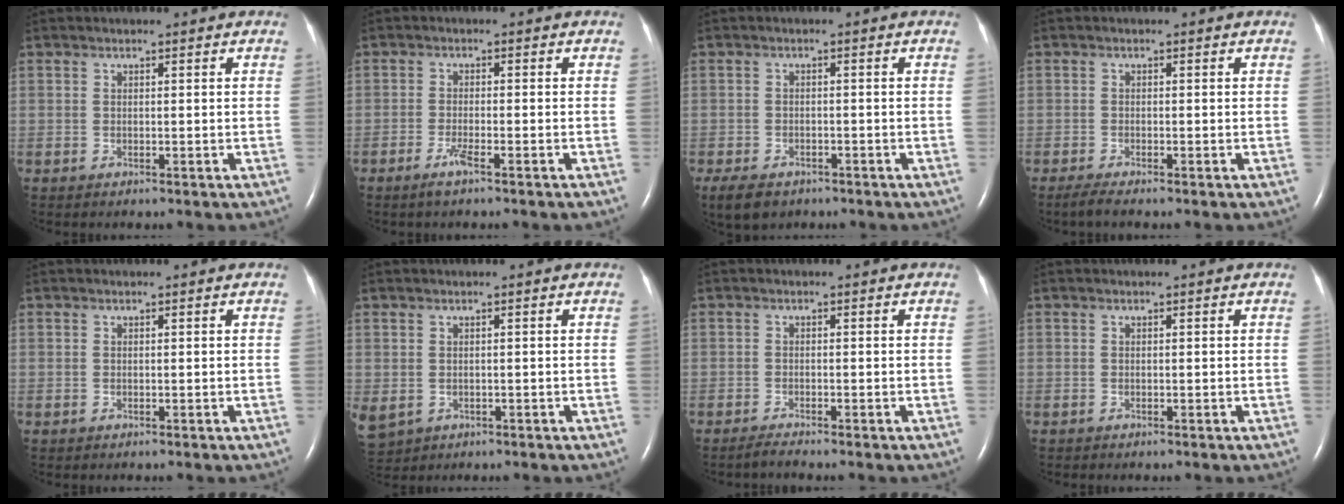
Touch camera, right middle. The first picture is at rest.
{"total": 2.5, "force": [-1.7, -0.1, 1.8], "torque": [-0.044, -0.004, -0.034]}
{"total": 7.5, "force": [-5.1, 4.3, 3.4], "torque": [-0.070, -0.008, -0.074]}
{"total": 1.8, "force": [-1.4, -0.1, 1.1], "torque": [-0.035, -0.009, -0.030]}
{"total": 0.0}
{"total": 7.1, "force": [-2.1, 5.6, 3.7], "torque": [-0.110, -0.006, -0.018]}
{"total": 1.3, "force": [-1.1, -0.3, 0.4], "torque": [-0.017, -0.005, -0.024]}
{"total": 0.0}